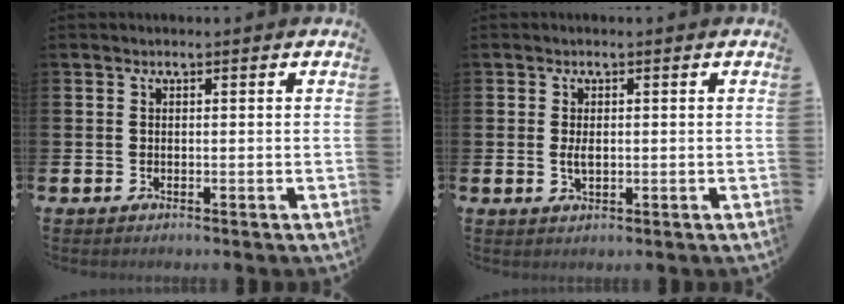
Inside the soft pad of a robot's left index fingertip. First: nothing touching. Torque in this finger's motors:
{"motor_torque": [0.56, 0.16, 0.04, 0.09]}